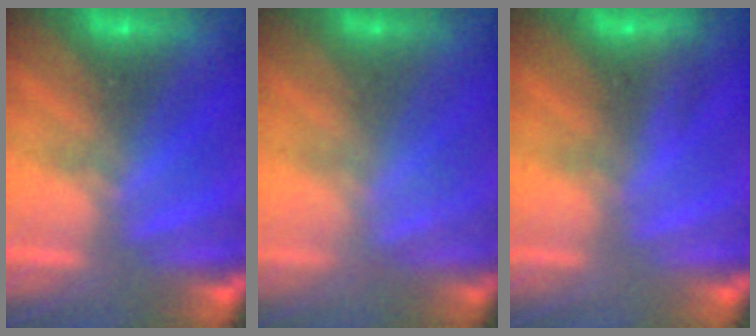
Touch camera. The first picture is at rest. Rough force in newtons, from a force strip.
{"total": 2.6}
{"total": 3.0}